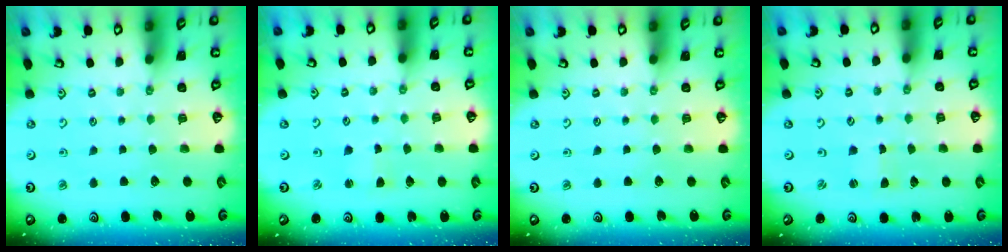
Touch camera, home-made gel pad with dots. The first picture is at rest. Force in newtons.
{"total": 1.5, "press": 1.4, "slide": 0.2}
{"total": 0.0}
{"total": 0.0}